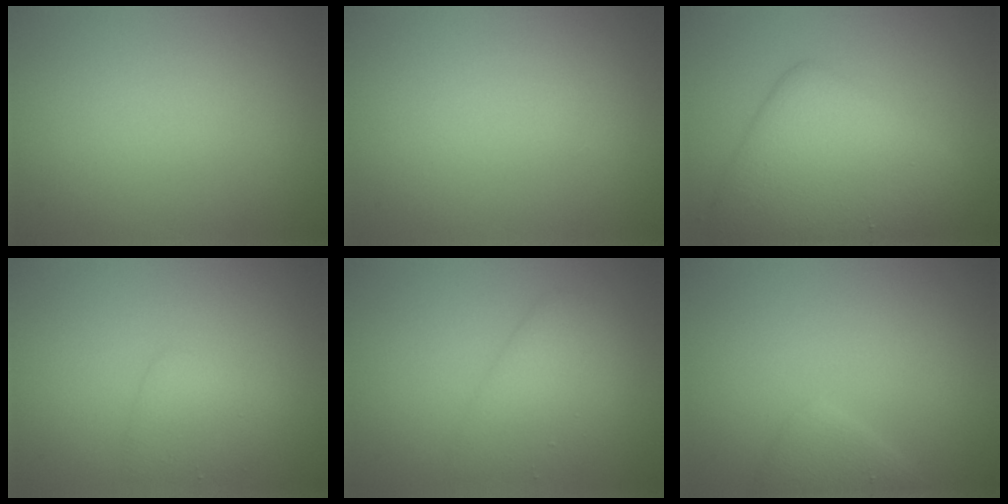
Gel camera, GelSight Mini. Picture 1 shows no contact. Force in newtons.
{"total": 0.0}
{"total": 7.5, "press": 7.5, "slide": 0.4}
{"total": 2.2, "press": 2.2, "slide": 0.1}
{"total": 3.1, "press": 3.1, "slide": 0.2}
{"total": 2.0, "press": 2.0, "slide": 0.1}